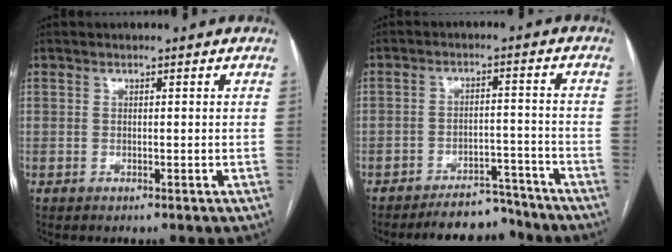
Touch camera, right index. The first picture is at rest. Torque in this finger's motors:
{"motor_torque": [-0.04, -0.02, -0.16, -0.06]}